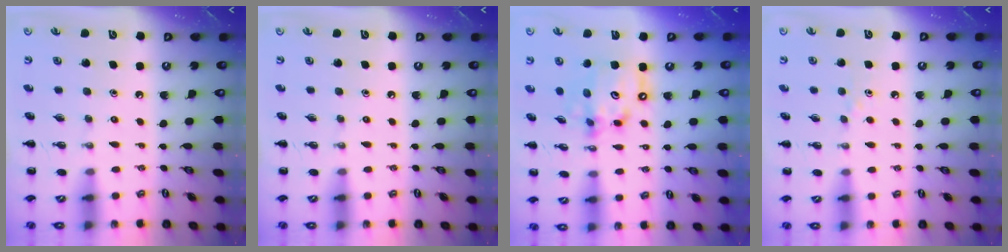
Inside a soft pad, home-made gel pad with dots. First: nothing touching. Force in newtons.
{"total": 0.0}
{"total": 13.1, "press": 12.7, "slide": 3.3}
{"total": 3.0, "press": 2.7, "slide": 1.2}